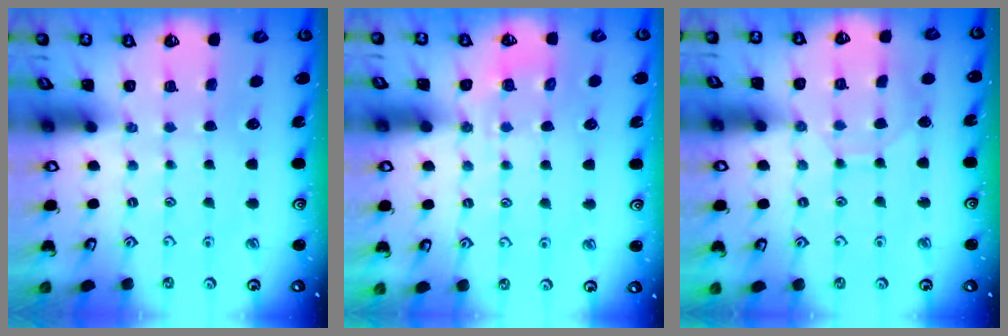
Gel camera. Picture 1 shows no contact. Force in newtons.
{"total": 5.9, "press": 5.8, "slide": 1.0}
{"total": 6.8, "press": 6.8, "slide": 0.6}